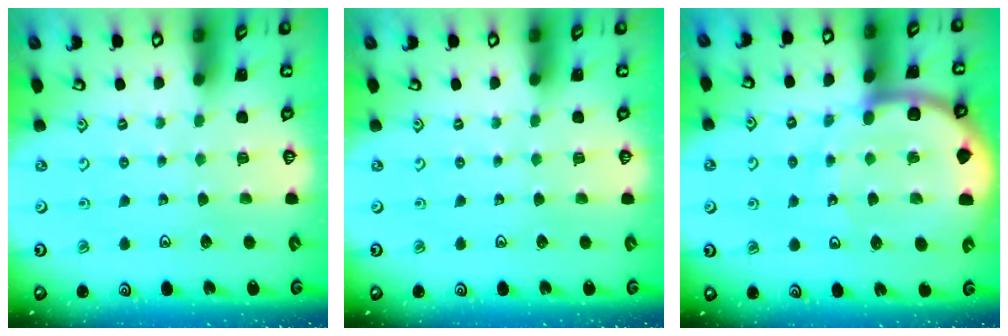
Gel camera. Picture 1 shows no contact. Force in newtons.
{"total": 0.0}
{"total": 12.4, "press": 12.4, "slide": 1.4}